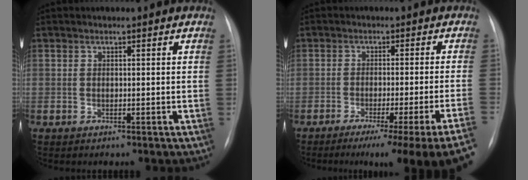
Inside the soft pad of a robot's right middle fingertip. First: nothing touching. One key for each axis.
{"total": 17.1, "fx": -13.2, "fy": -2.0, "fz": 10.6, "tx": -0.073, "ty": -0.028, "tz": -0.174}